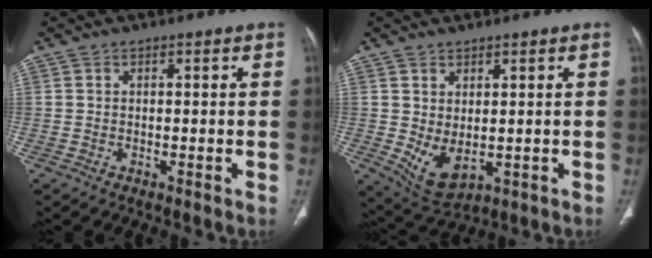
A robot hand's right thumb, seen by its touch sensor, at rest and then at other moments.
{"total": 6.6, "force": [-0.3, 3.7, 5.5], "torque": [-0.091, -0.010, 0.021]}